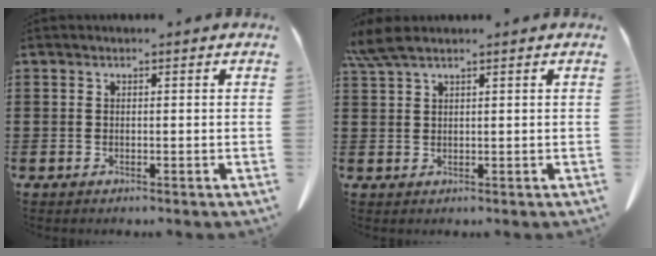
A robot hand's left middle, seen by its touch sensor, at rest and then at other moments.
{"total": 3.5, "force": [2.3, 0.6, 2.5], "torque": [-0.062, -0.001, 0.042]}